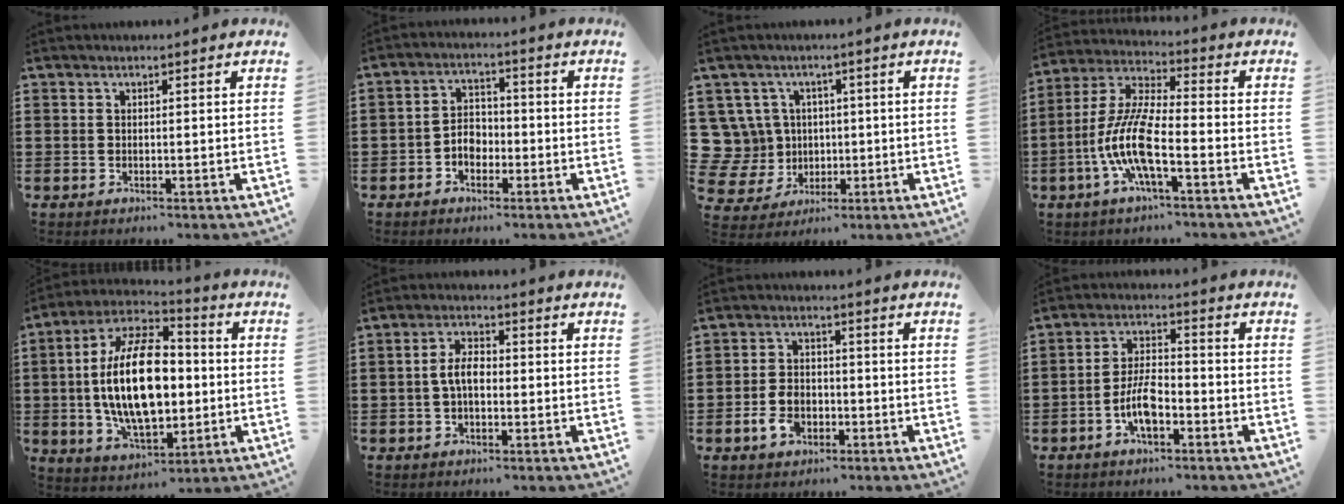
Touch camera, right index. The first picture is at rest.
{"total": 3.6, "force": [-1.6, 2.6, 2.0], "torque": [-0.042, 0.007, -0.033]}
{"total": 8.7, "force": [1.4, 8.3, 2.2], "torque": [-0.108, 0.005, 0.032]}
{"total": 9.8, "force": [-4.0, 2.0, 8.7], "torque": [-0.214, -0.018, -0.084]}
{"total": 17.2, "force": [-0.3, 8.7, 14.8], "torque": [-0.304, -0.007, -0.011]}
{"total": 4.4, "force": [-0.6, 2.3, 3.7], "torque": [-0.082, 0.002, -0.015]}
{"total": 5.1, "force": [-2.1, 3.4, 3.1], "torque": [-0.070, 0.006, -0.040]}
{"total": 6.6, "force": [-2.8, 2.7, 5.4], "torque": [-0.123, 0.001, -0.059]}